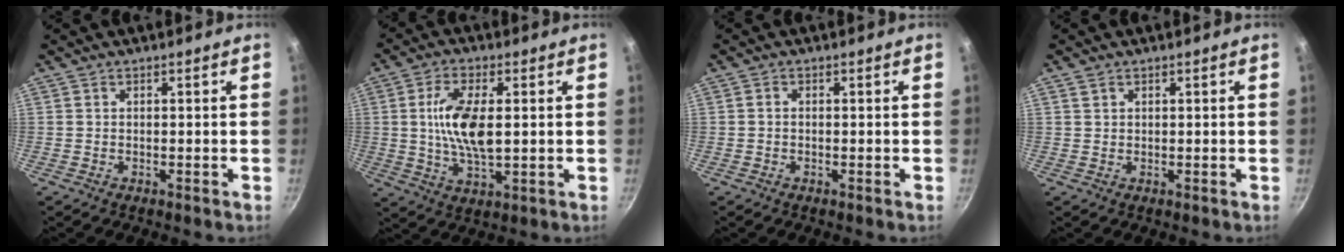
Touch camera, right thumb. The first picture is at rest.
{"total": 11.1, "force": [1.2, 4.9, 9.9], "torque": [-0.185, -0.001, 0.024]}
{"total": 0.6, "force": [-0.1, 0.5, 0.4], "torque": [-0.006, 0.005, -0.003]}
{"total": 1.2, "force": [0.8, 0.9, 0.4], "torque": [-0.005, 0.000, 0.013]}